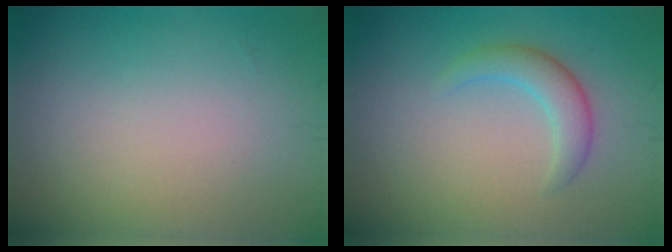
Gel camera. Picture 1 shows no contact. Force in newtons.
{"total": 2.5, "press": 2.4, "slide": 0.2}